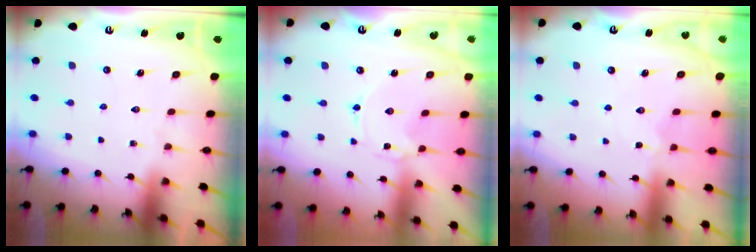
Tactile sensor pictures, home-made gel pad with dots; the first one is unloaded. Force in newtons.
{"total": 0.0}
{"total": 2.4, "press": 2.4, "slide": 0.4}